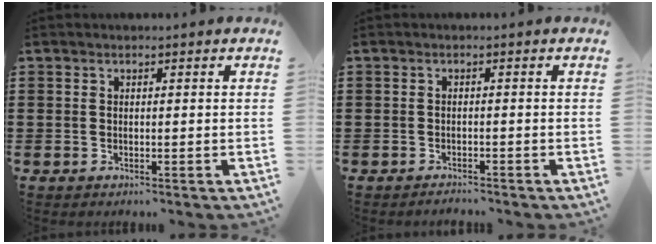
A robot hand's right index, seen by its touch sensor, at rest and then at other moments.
{"total": 1.2, "force": [-1.1, -0.3, 0.0], "torque": [-0.002, -0.001, -0.023]}